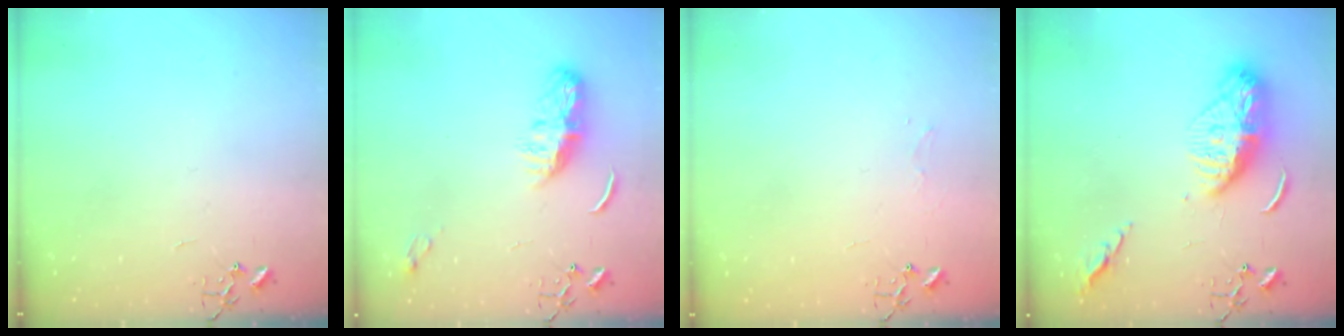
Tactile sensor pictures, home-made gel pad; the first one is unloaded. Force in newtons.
{"total": 8.2, "press": 8.2, "slide": 0.4}
{"total": 3.8, "press": 3.8, "slide": 0.4}
{"total": 13.3, "press": 13.2, "slide": 1.3}